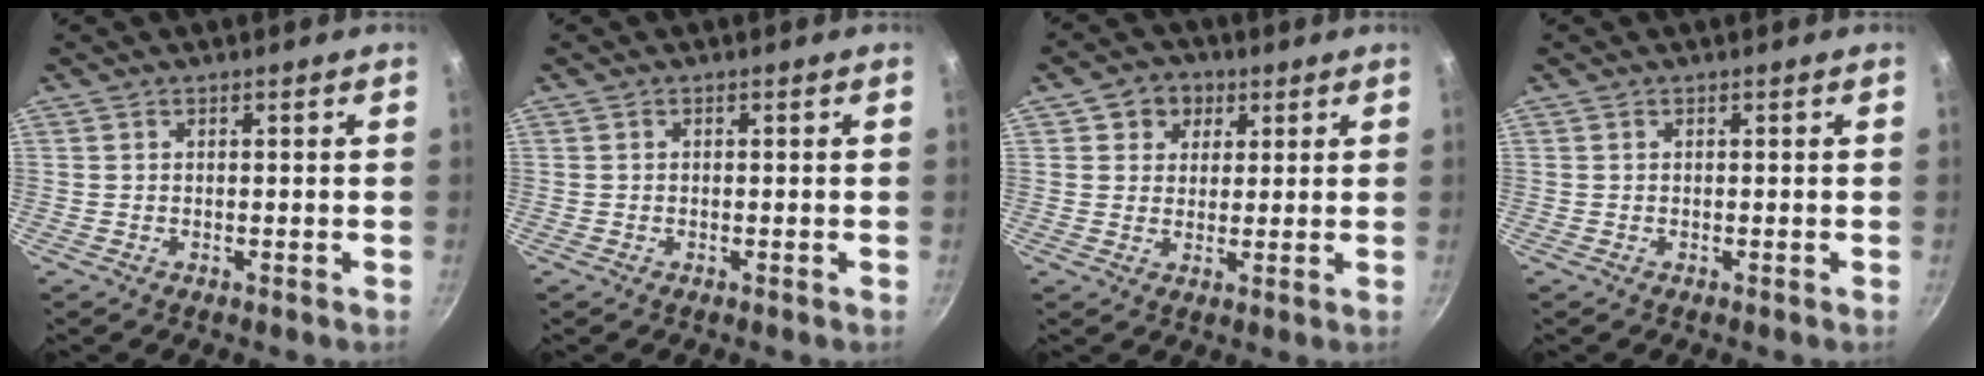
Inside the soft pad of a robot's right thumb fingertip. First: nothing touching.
{"total": 0.0}
{"total": 5.8, "force": [2.4, 5.0, 1.8], "torque": [0.008, -0.002, 0.028]}
{"total": 0.0}